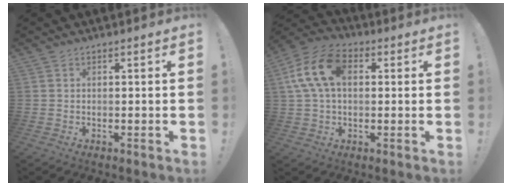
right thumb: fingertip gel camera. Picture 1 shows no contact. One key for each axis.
{"total": 14.9, "fx": 3.0, "fy": 9.5, "fz": 11.0, "tx": -0.221, "ty": 0.014, "tz": 0.059}